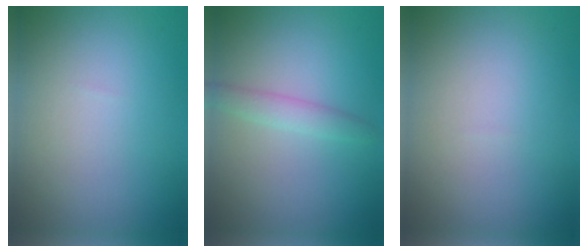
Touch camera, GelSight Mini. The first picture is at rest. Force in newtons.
{"total": 1.7, "press": 1.7, "slide": 0.0}
{"total": 0.0}